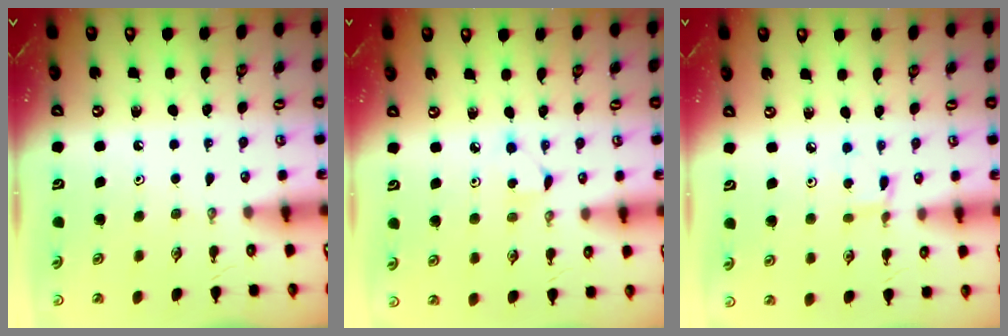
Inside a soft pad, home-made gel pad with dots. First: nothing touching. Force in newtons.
{"total": 3.4, "press": 3.4, "slide": 0.3}
{"total": 2.8, "press": 2.8, "slide": 0.4}